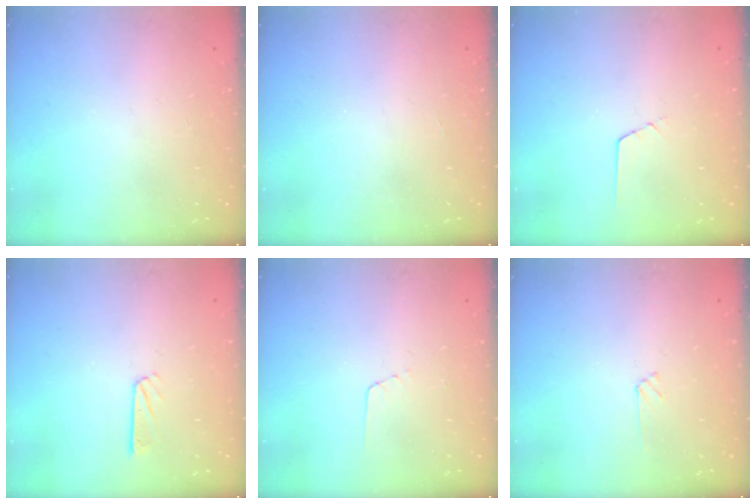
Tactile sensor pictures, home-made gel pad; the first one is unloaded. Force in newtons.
{"total": 0.0}
{"total": 0.6, "press": 0.5, "slide": 0.2}
{"total": 5.4, "press": 5.4, "slide": 0.1}
{"total": 2.7, "press": 2.7, "slide": 0.2}
{"total": 1.8, "press": 1.8, "slide": 0.3}